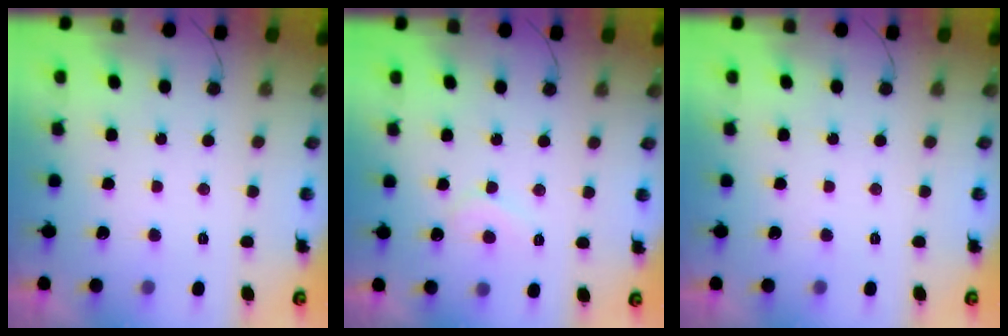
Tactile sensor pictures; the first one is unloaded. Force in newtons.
{"total": 5.7, "press": 5.7, "slide": 0.5}
{"total": 0.0}